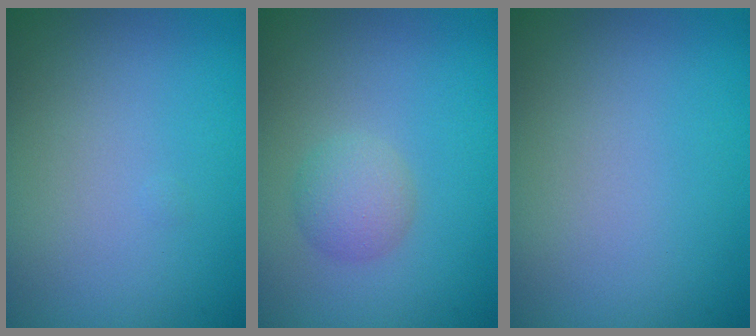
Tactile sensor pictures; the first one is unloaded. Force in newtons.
{"total": 2.2, "press": 2.2, "slide": 0.2}
{"total": 0.0}